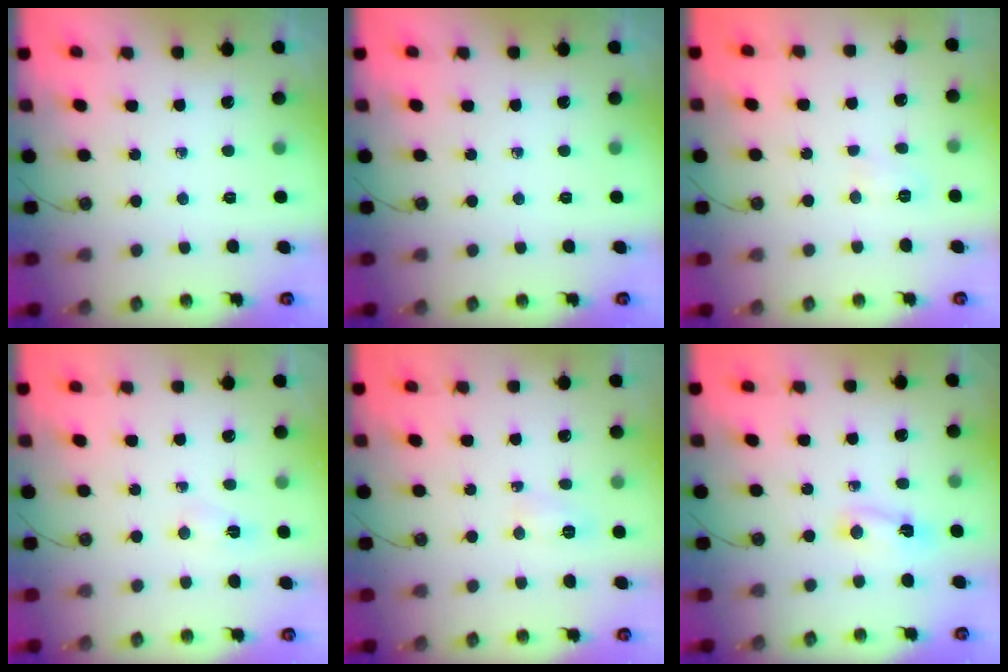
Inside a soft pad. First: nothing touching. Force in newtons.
{"total": 0.0}
{"total": 3.9, "press": 3.7, "slide": 1.1}
{"total": 3.2, "press": 1.9, "slide": 2.6}
{"total": 4.7, "press": 4.4, "slide": 1.5}
{"total": 2.4, "press": 2.3, "slide": 0.6}